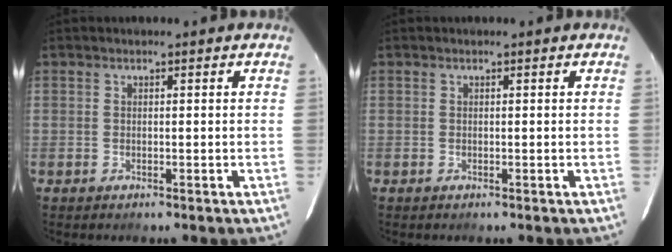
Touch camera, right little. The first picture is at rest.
{"total": 0.0}